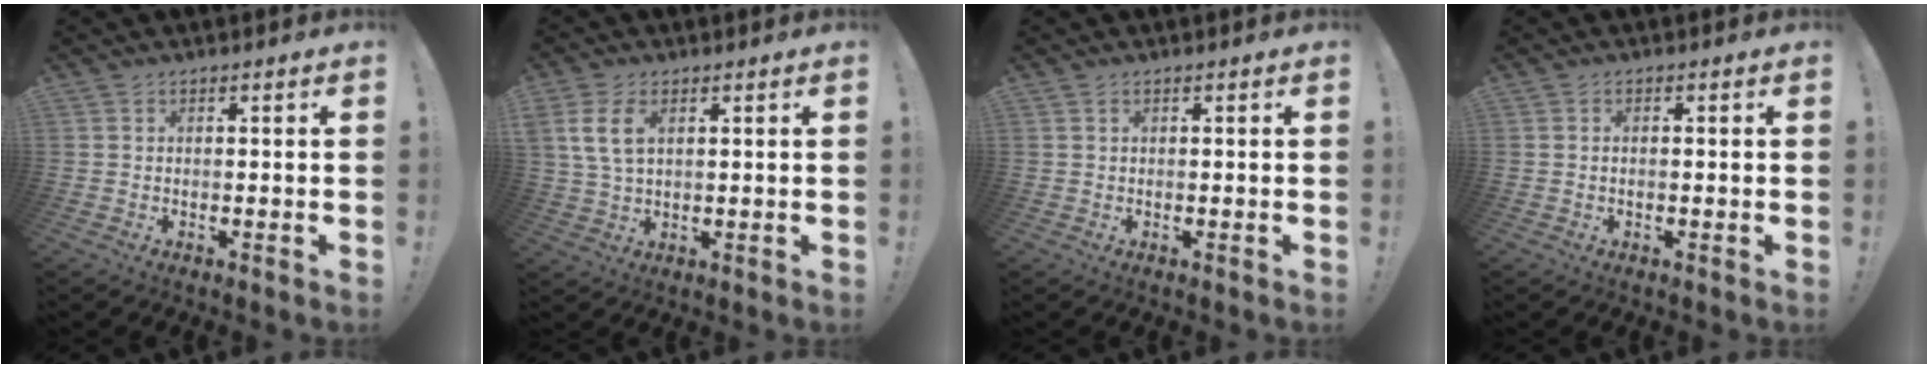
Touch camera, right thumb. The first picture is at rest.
{"total": 8.0, "force": [2.8, 4.5, 6.0], "torque": [-0.114, -0.002, 0.054]}
{"total": 0.5, "force": [0.4, 0.2, 0.2], "torque": [-0.004, 0.000, 0.007]}
{"total": 0.8, "force": [-0.4, 0.4, 0.5], "torque": [-0.016, 0.006, -0.006]}